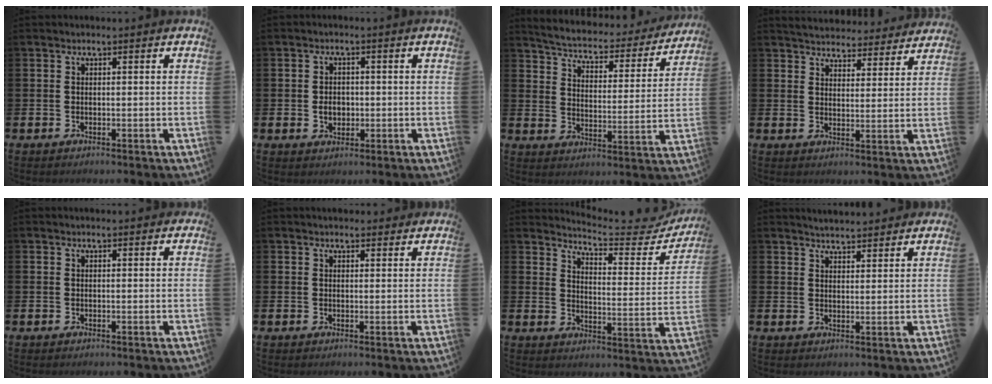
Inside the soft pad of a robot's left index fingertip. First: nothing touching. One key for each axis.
{"total": 2.5, "fx": -0.2, "fy": 2.0, "fz": 1.6, "tx": -0.013, "ty": -0.002, "tz": -0.012}
{"total": 4.5, "fx": 4.2, "fy": 1.2, "fz": 1.0, "tx": -0.047, "ty": -0.037, "tz": 0.065}
{"total": 5.0, "fx": 4.9, "fy": 0.9, "fz": -0.1, "tx": -0.016, "ty": -0.037, "tz": 0.085}
{"total": 0.6, "fx": 0.4, "fy": 0.2, "fz": 0.3, "tx": 0.003, "ty": 0.000, "tz": 0.005}
{"total": 1.8, "fx": 1.7, "fy": 0.5, "fz": 0.0, "tx": 0.005, "ty": -0.004, "tz": 0.030}
{"total": 5.2, "fx": 4.9, "fy": 0.4, "fz": 1.5, "tx": -0.038, "ty": -0.045, "tz": 0.076}
{"total": 3.6, "fx": 3.6, "fy": 0.3, "fz": 0.1, "tx": -0.008, "ty": -0.018, "tz": 0.066}